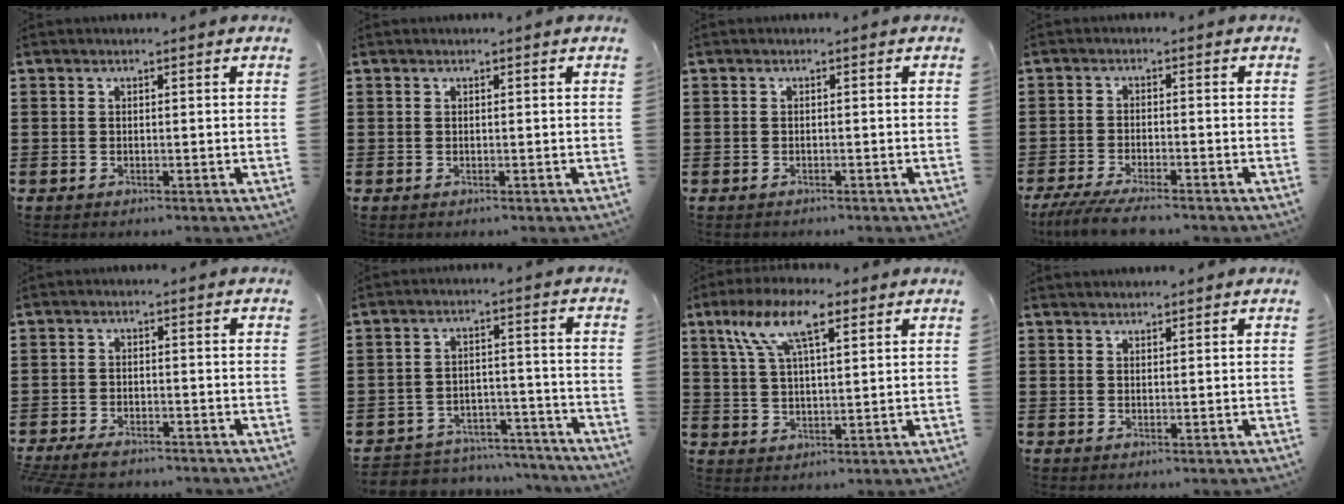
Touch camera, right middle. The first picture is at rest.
{"total": 0.0}
{"total": 0.6, "force": [-0.5, 0.3, -0.1], "torque": [0.001, 0.001, -0.012]}
{"total": 4.8, "force": [-4.2, 0.4, 2.2], "torque": [-0.056, -0.015, -0.083]}
{"total": 2.8, "force": [-2.7, 0.6, 0.7], "torque": [-0.022, -0.001, -0.058]}
{"total": 5.2, "force": [-5.1, 1.0, 0.2], "torque": [-0.011, 0.011, -0.107]}
{"total": 8.8, "force": [5.1, 2.8, 6.6], "torque": [-0.142, 0.009, 0.089]}
{"total": 1.2, "force": [1.2, 0.0, 0.0], "torque": [-0.001, 0.000, 0.023]}